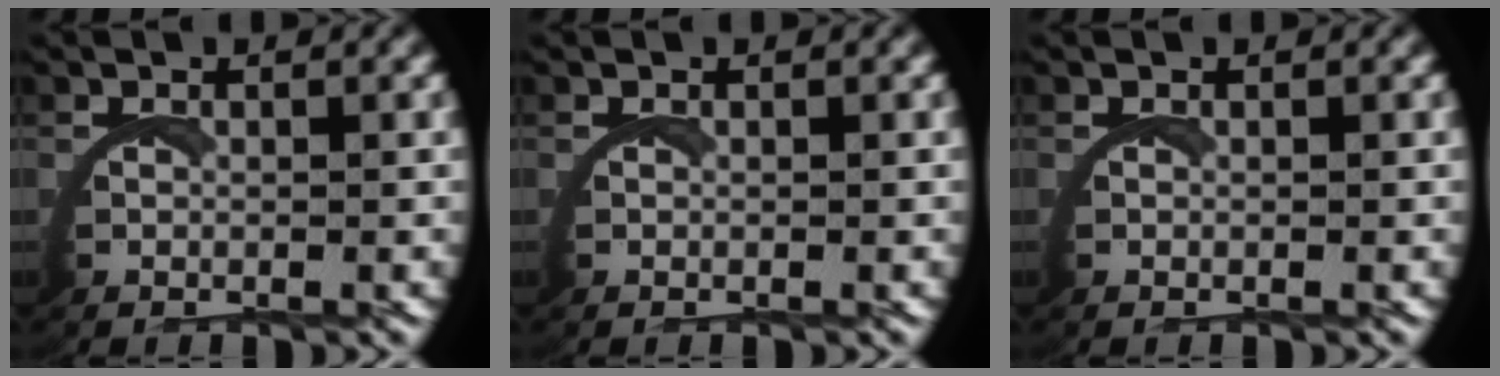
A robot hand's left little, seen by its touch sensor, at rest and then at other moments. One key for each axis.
{"total": 0.0}
{"total": 0.0}